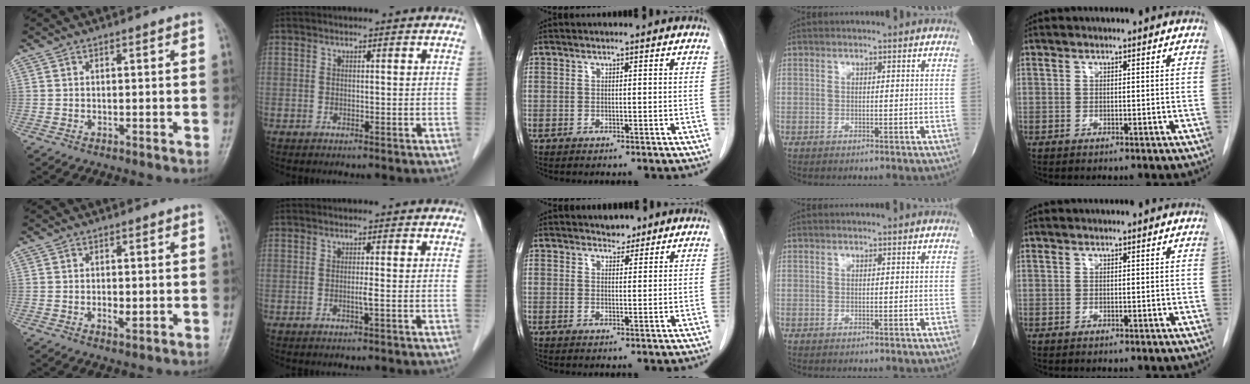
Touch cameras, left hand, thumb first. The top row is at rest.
{"thumb": {"total": 2.3, "force": [-0.3, 1.2, 1.9], "torque": [-0.030, -0.004, -0.005]}, "index": {"total": 0.9, "force": [-0.2, -0.3, 0.8], "torque": [-0.009, 0.000, -0.009]}, "middle": {"total": 2.1, "force": [1.8, 1.0, 0.3], "torque": [-0.004, -0.004, 0.027]}}